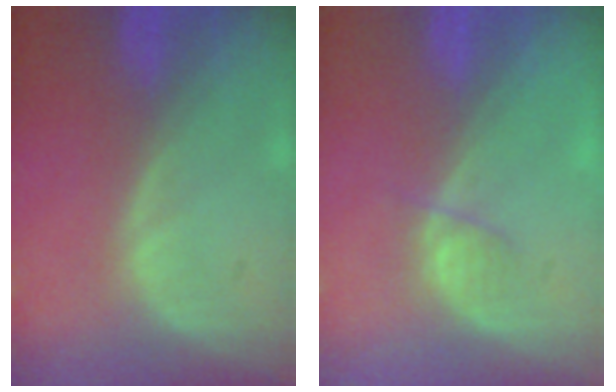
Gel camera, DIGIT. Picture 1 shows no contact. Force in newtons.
{"total": 1.9, "press": 1.7, "slide": 0.8}